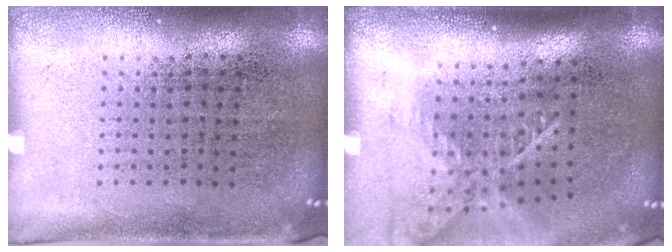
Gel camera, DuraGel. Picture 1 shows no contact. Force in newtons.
{"total": 1.8, "press": 1.3, "slide": 1.2}